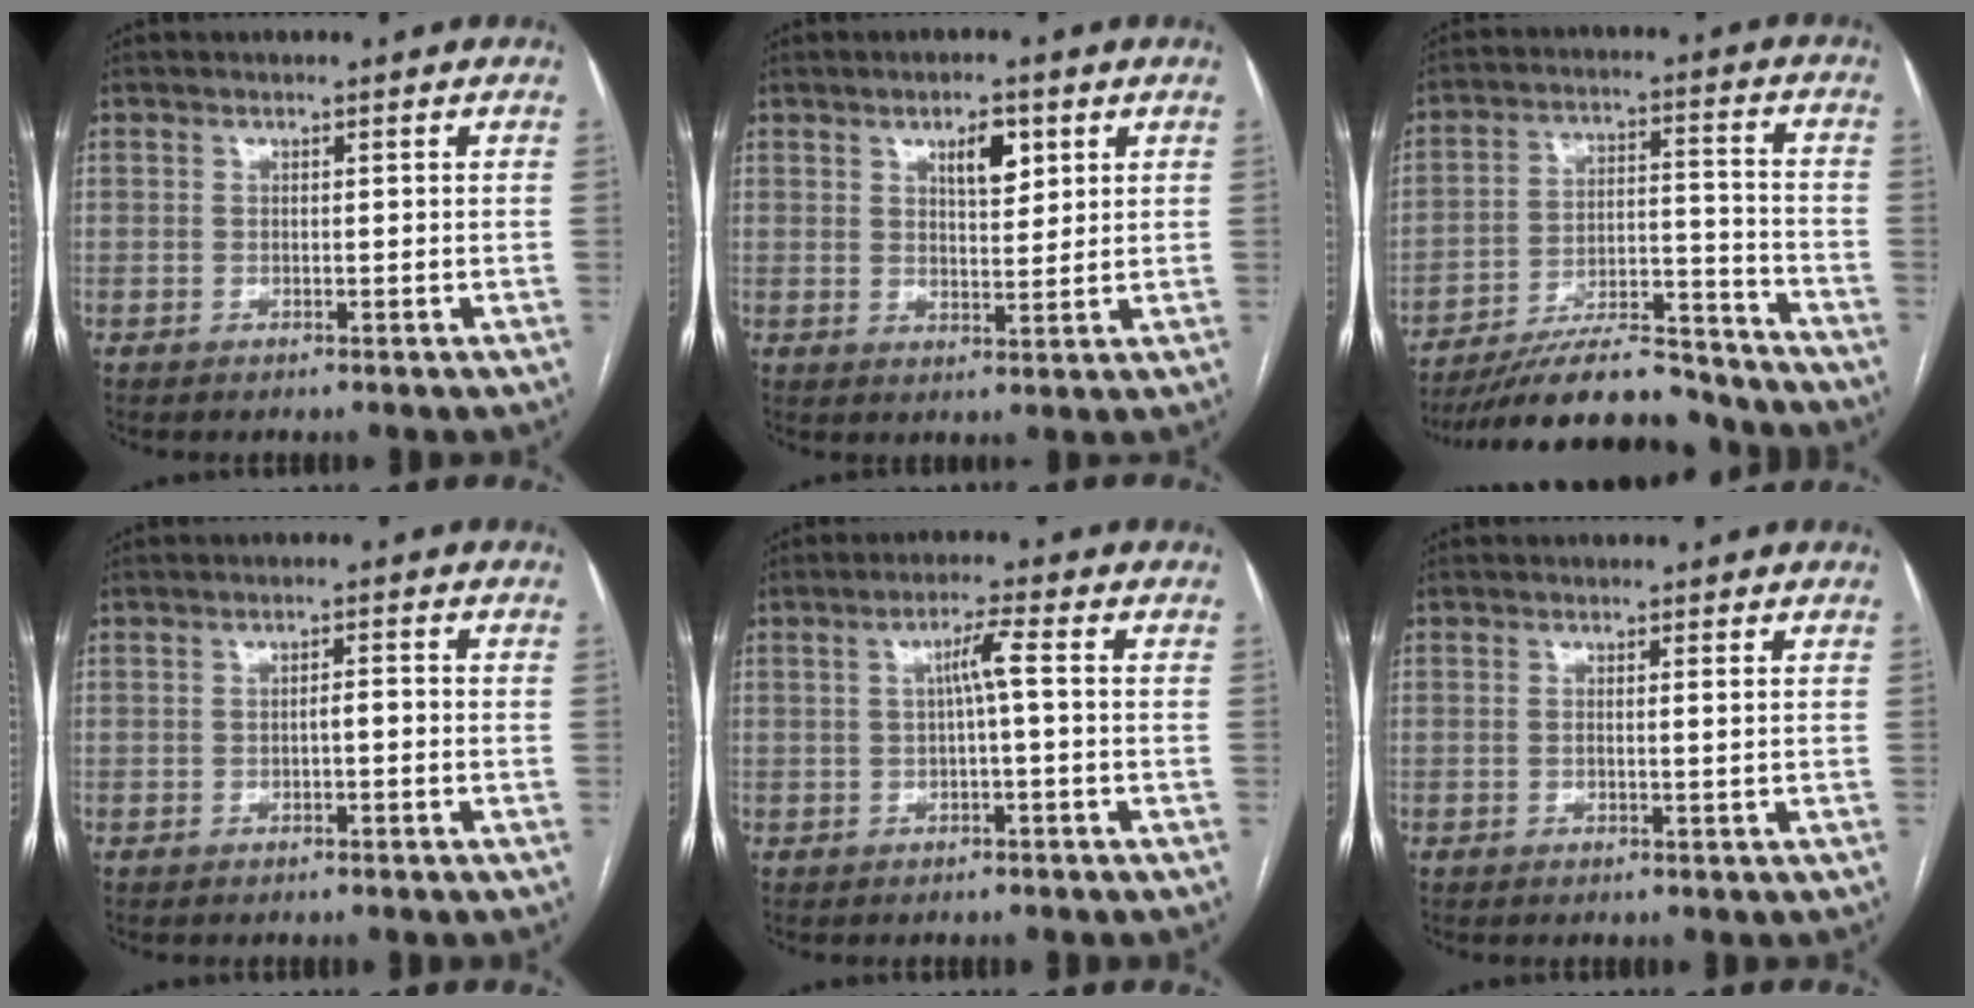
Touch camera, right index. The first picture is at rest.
{"total": 4.8, "force": [2.4, 1.8, 3.8], "torque": [-0.062, 0.002, 0.040]}
{"total": 17.8, "force": [-16.0, 3.5, 6.9], "torque": [-0.108, 0.019, -0.258]}
{"total": 1.5, "force": [-0.5, 0.4, 1.4], "torque": [-0.020, 0.004, -0.009]}
{"total": 3.3, "force": [0.1, -0.2, 3.3], "torque": [-0.058, 0.011, 0.003]}
{"total": 0.7, "force": [0.3, -0.2, 0.6], "torque": [-0.010, 0.001, 0.005]}